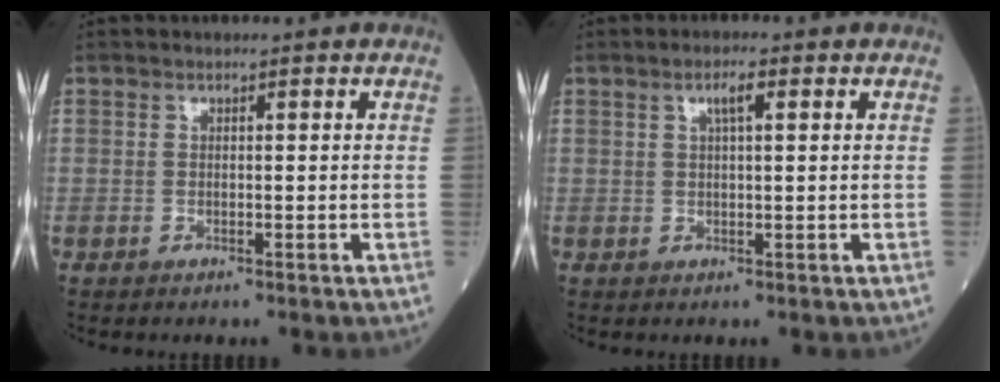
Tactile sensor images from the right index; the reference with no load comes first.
{"total": 2.6, "force": [1.1, 0.4, 2.4], "torque": [-0.045, 0.004, 0.019]}